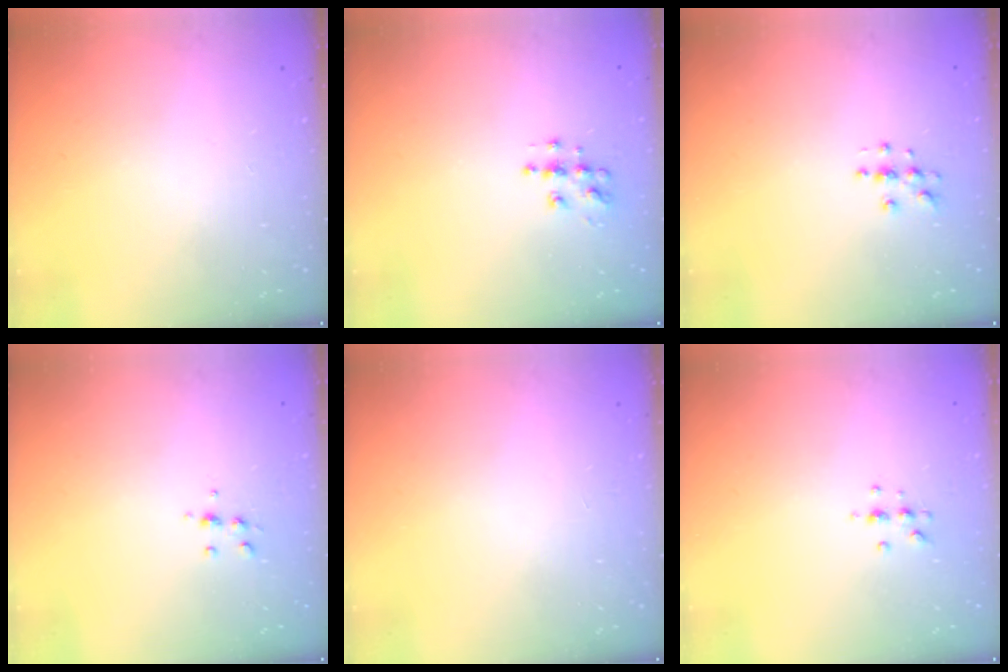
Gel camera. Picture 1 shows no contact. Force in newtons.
{"total": 7.5, "press": 7.5, "slide": 0.3}
{"total": 4.6, "press": 4.6, "slide": 0.4}
{"total": 5.4, "press": 5.4, "slide": 0.5}
{"total": 0.0}
{"total": 4.9, "press": 4.9, "slide": 0.7}